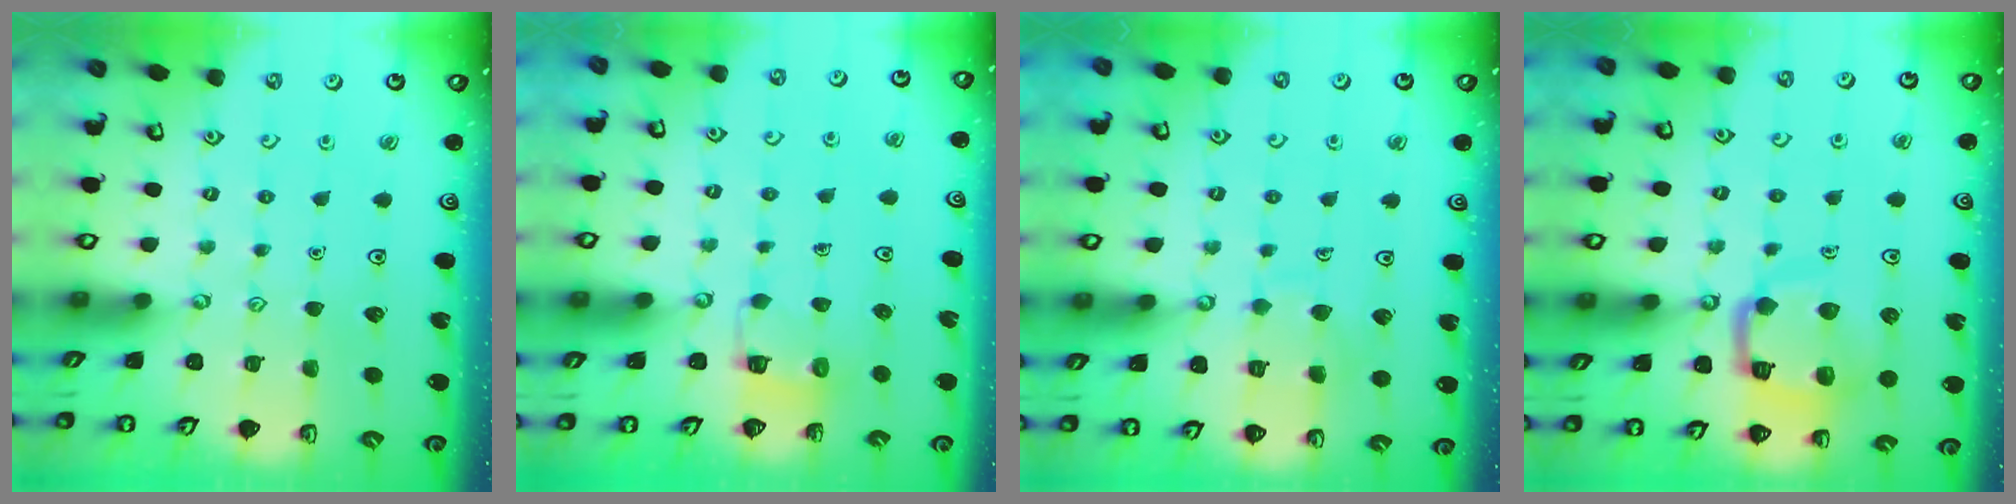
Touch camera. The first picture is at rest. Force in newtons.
{"total": 3.6, "press": 3.6, "slide": 0.1}
{"total": 7.2, "press": 7.1, "slide": 0.7}
{"total": 14.5, "press": 14.4, "slide": 1.5}